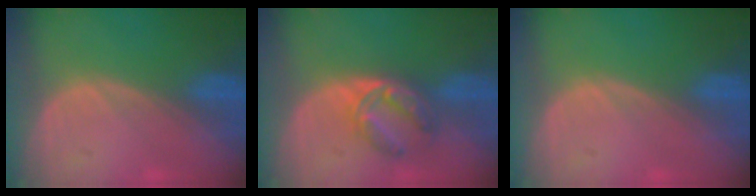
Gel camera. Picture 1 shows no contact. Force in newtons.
{"total": 5.6, "press": 5.4, "slide": 1.7}
{"total": 0.0}